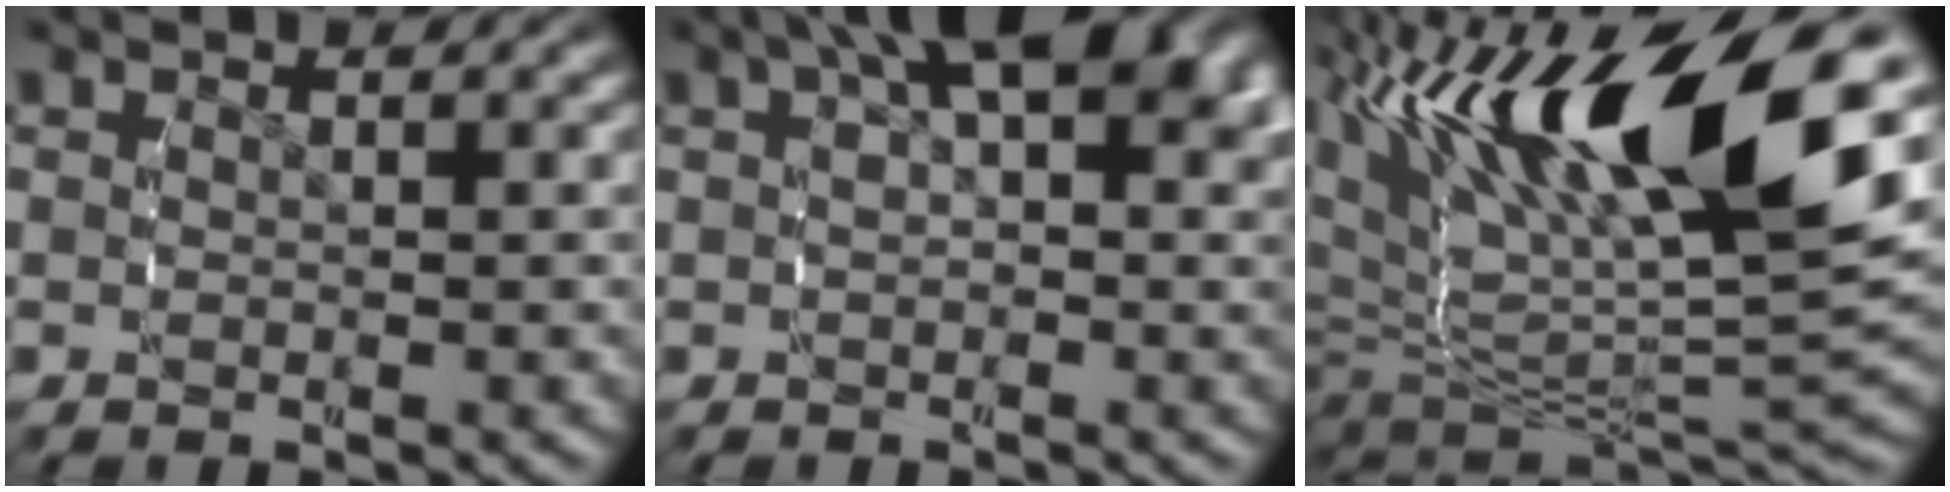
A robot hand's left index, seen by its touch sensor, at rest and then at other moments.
{"total": 7.7, "force": [3.1, 3.4, 6.2], "torque": [-0.080, 0.012, 0.038]}
{"total": 14.9, "force": [2.3, 7.9, 12.4], "torque": [-0.234, -0.009, 0.042]}